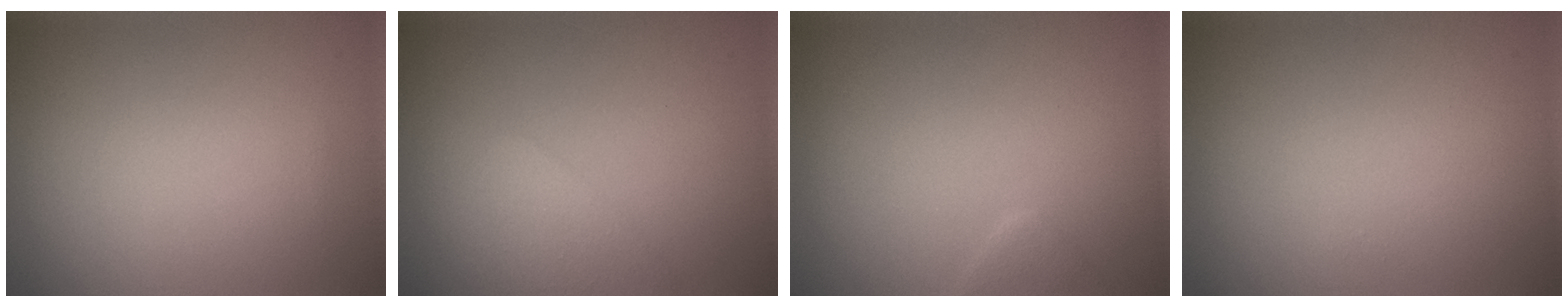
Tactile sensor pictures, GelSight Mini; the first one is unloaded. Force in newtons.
{"total": 2.1, "press": 2.1, "slide": 0.1}
{"total": 1.2, "press": 1.2, "slide": 0.1}
{"total": 0.0}